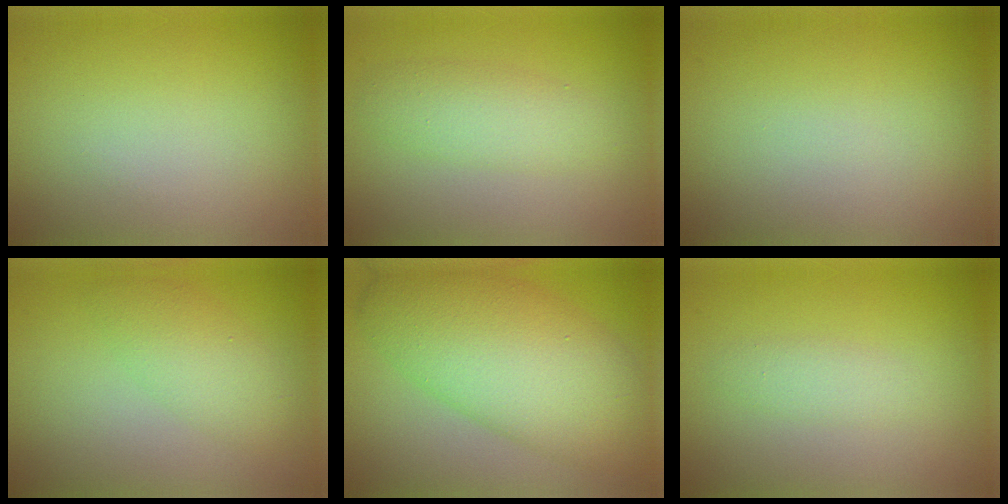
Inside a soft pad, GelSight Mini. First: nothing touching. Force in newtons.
{"total": 3.0, "press": 3.0, "slide": 0.2}
{"total": 0.0}
{"total": 1.9, "press": 1.9, "slide": 0.2}
{"total": 10.3, "press": 10.3, "slide": 0.1}
{"total": 1.4, "press": 1.4, "slide": 0.0}